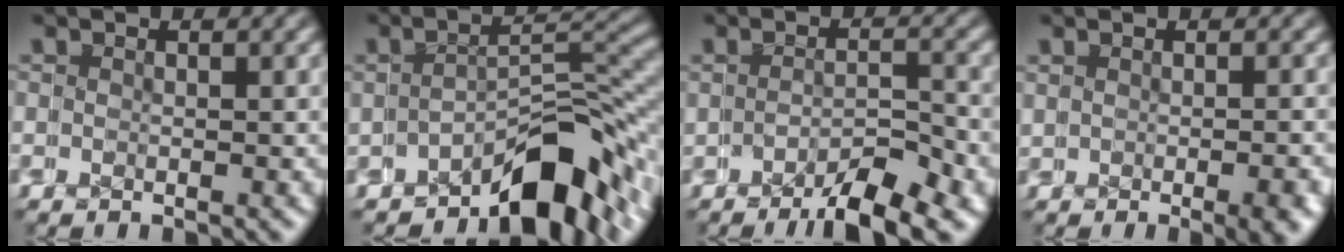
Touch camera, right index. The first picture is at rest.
{"total": 5.1, "force": [-4.1, 0.6, 3.0], "torque": [-0.022, 0.014, -0.068]}
{"total": 3.9, "force": [-3.6, 0.0, 1.5], "torque": [0.013, 0.009, -0.062]}
{"total": 0.9, "force": [-0.5, -0.2, 0.7], "torque": [0.001, 0.000, -0.005]}